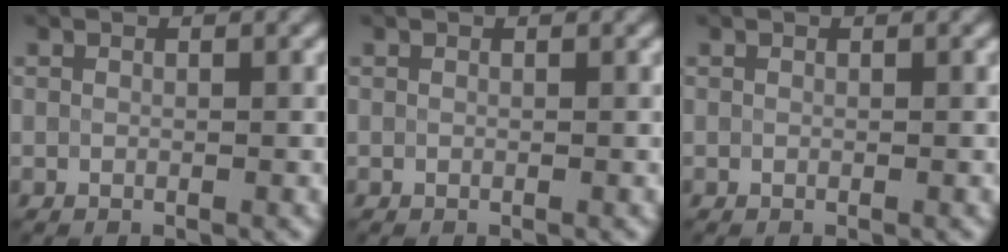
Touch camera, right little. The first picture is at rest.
{"total": 0.0}
{"total": 0.0}